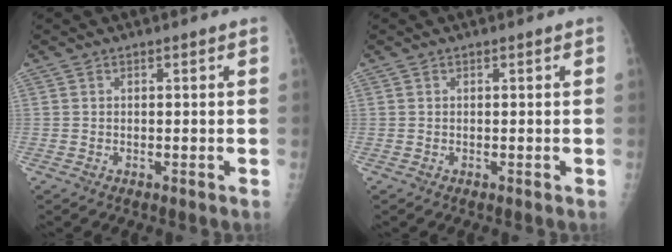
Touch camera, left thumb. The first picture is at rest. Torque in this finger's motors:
{"motor_torque": [0.00, 0.00, -0.02, -0.01, 0.00]}